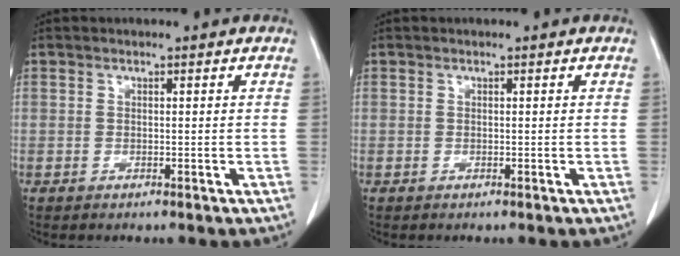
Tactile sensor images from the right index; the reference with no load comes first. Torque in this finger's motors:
{"motor_torque": [0.00, 0.00, 0.00, 0.00]}